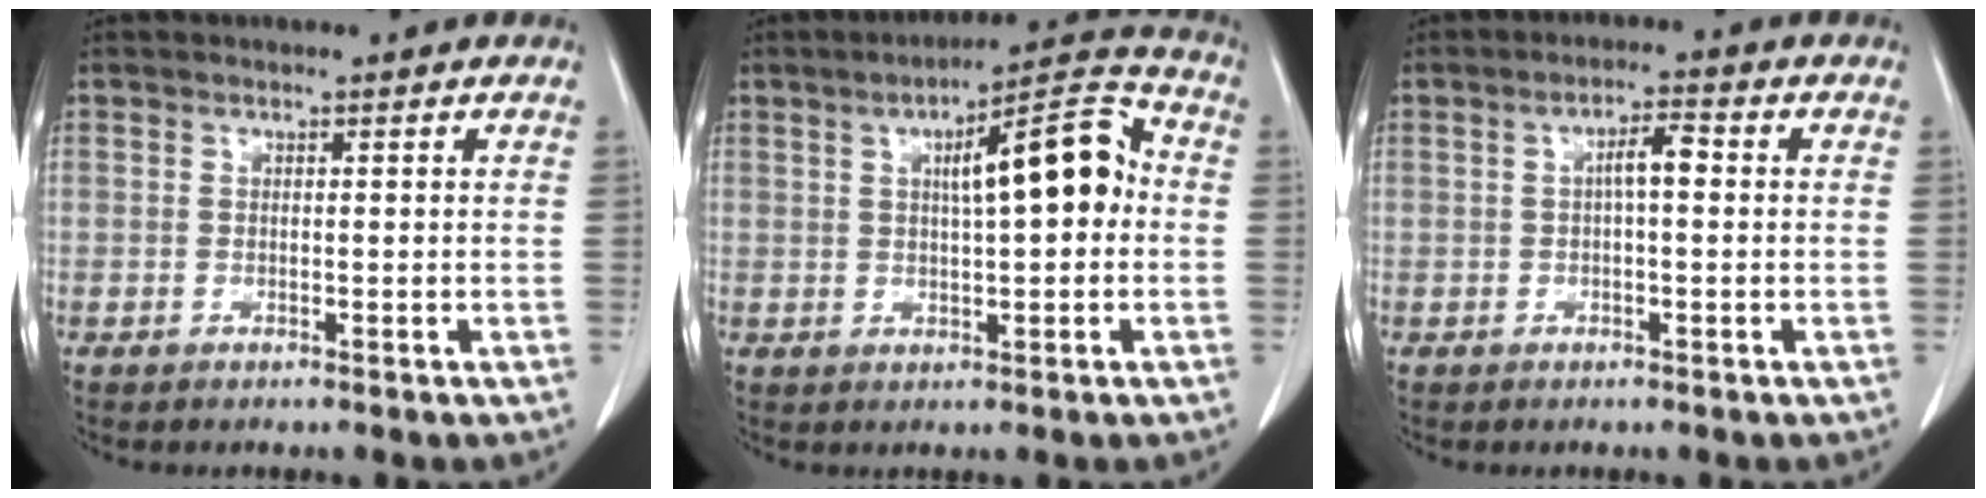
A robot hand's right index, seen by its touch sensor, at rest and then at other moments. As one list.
[{"total": 11.1, "force": [1.4, 2.6, 10.7], "torque": [-0.157, 0.034, 0.019]}, {"total": 3.5, "force": [0.3, 0.8, 3.4], "torque": [-0.057, 0.009, 0.002]}]